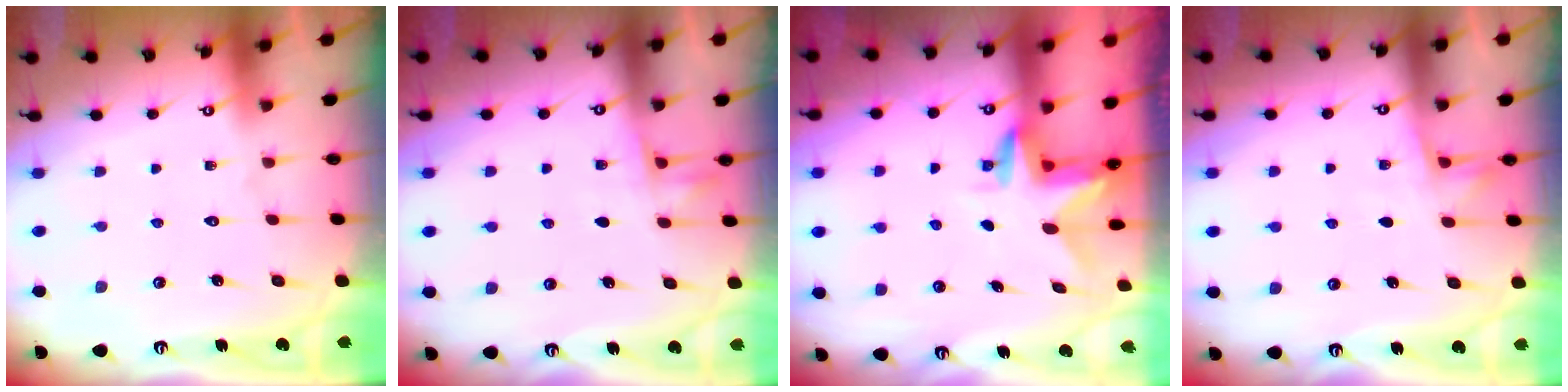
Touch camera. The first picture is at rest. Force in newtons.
{"total": 5.7, "press": 5.5, "slide": 1.3}
{"total": 3.1, "press": 3.0, "slide": 0.3}
{"total": 5.8, "press": 5.8, "slide": 0.3}